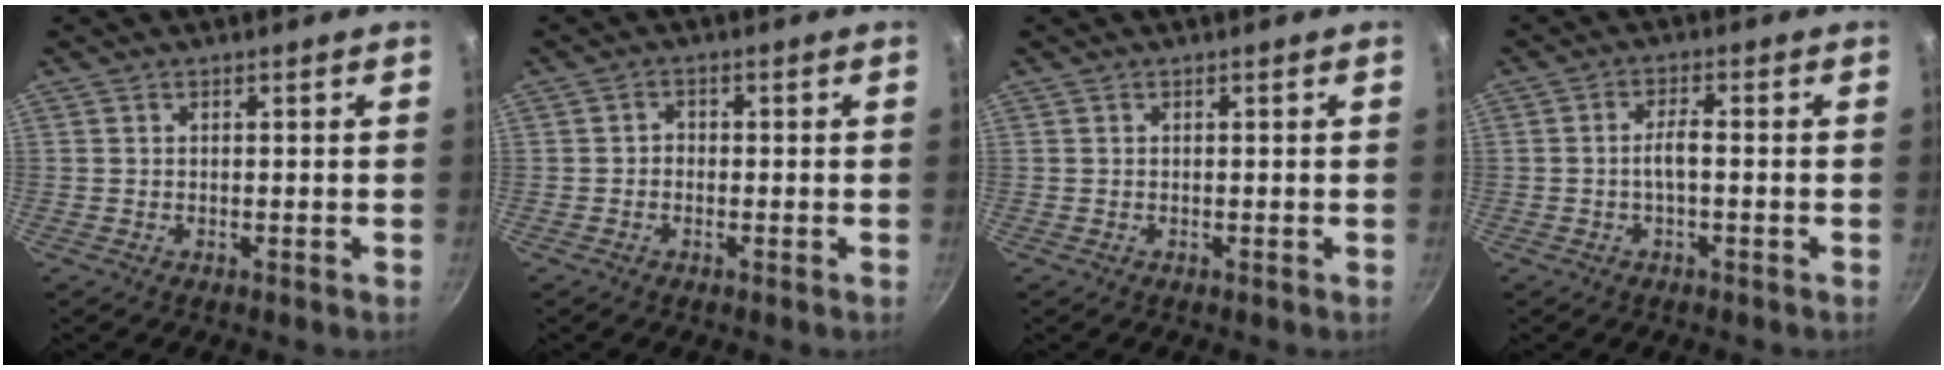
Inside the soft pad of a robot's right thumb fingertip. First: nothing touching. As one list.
[{"total": 1.5, "force": [-0.5, 1.3, 0.7], "torque": [-0.006, 0.009, -0.012]}, {"total": 0.0}, {"total": 3.2, "force": [-0.8, 0.9, 3.0], "torque": [-0.064, 0.017, -0.017]}]